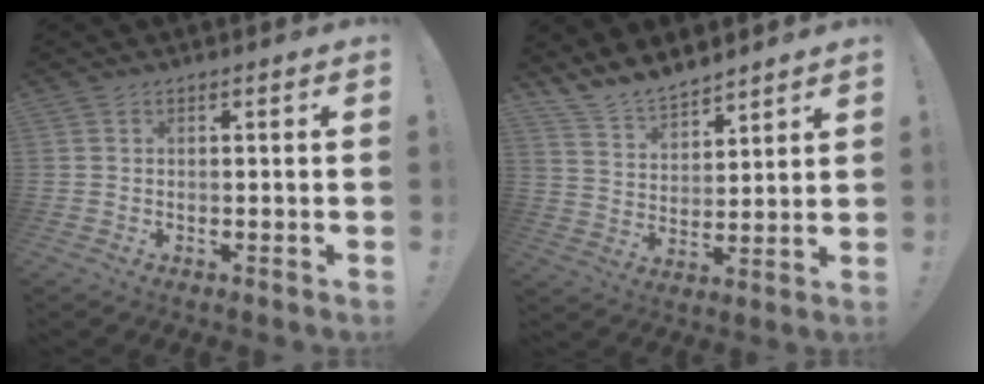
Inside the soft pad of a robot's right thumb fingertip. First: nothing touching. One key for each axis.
{"total": 9.3, "fx": 8.7, "fy": 3.2, "fz": 1.5, "tx": -0.049, "ty": -0.069, "tz": 0.170}